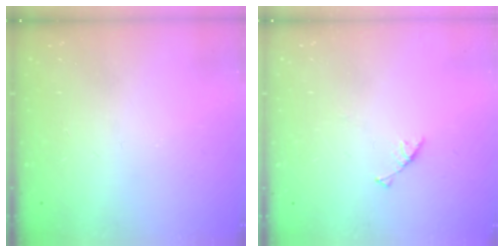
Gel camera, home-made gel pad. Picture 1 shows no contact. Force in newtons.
{"total": 3.0, "press": 3.0, "slide": 0.3}